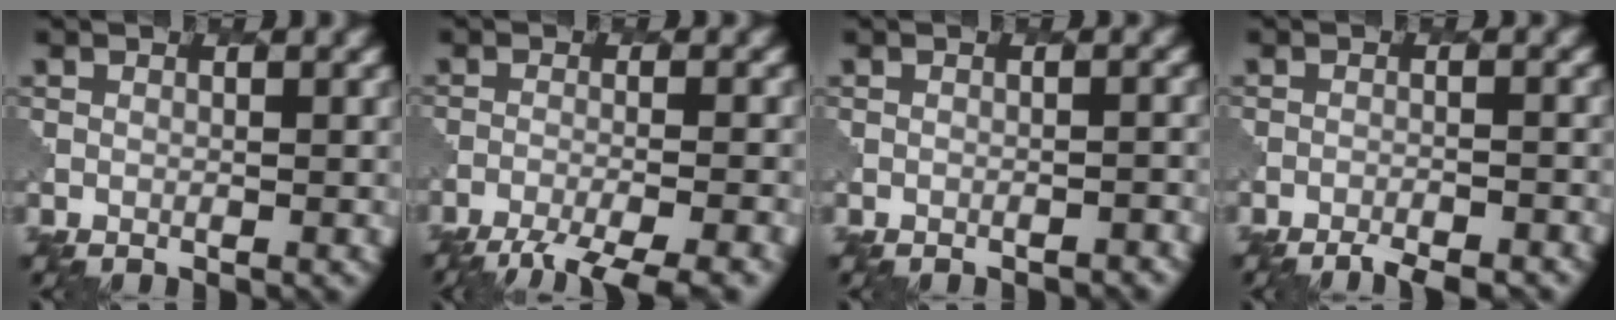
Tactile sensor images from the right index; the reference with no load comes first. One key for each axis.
{"total": 6.6, "fx": -5.3, "fy": 1.2, "fz": 3.8, "tx": -0.055, "ty": -0.017, "tz": -0.084}
{"total": 2.2, "fx": -2.0, "fy": 0.4, "fz": 0.6, "tx": 0.001, "ty": 0.011, "tz": -0.023}
{"total": 4.0, "fx": -3.7, "fy": 0.8, "fz": 1.5, "tx": -0.019, "ty": -0.006, "tz": -0.050}